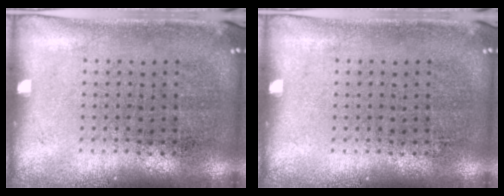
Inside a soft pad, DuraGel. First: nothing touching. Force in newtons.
{"total": 0.0}